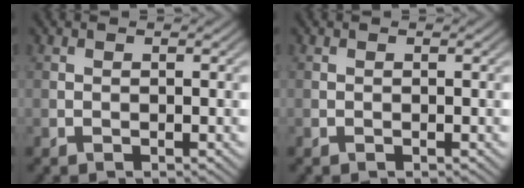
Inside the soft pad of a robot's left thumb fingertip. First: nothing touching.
{"total": 0.0}